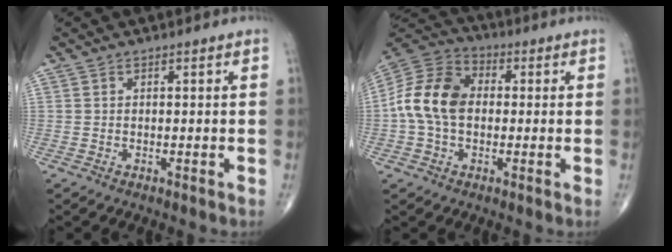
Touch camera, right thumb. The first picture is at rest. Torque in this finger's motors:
{"motor_torque": [1.38, 2.24, 0.60, -0.44, 0.11]}